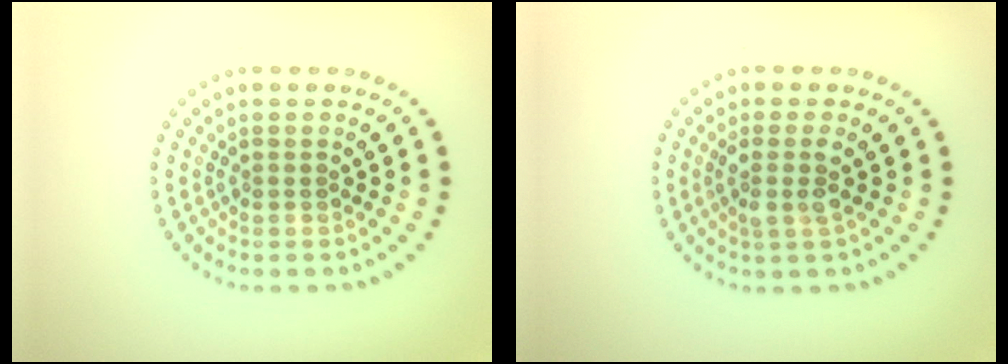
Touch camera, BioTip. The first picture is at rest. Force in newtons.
{"total": 2.1, "press": 1.6, "slide": 1.3}